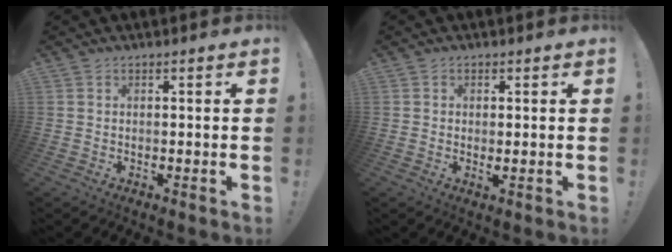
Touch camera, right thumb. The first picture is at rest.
{"total": 1.4, "force": [0.4, 0.7, 1.2], "torque": [-0.015, -0.004, 0.006]}